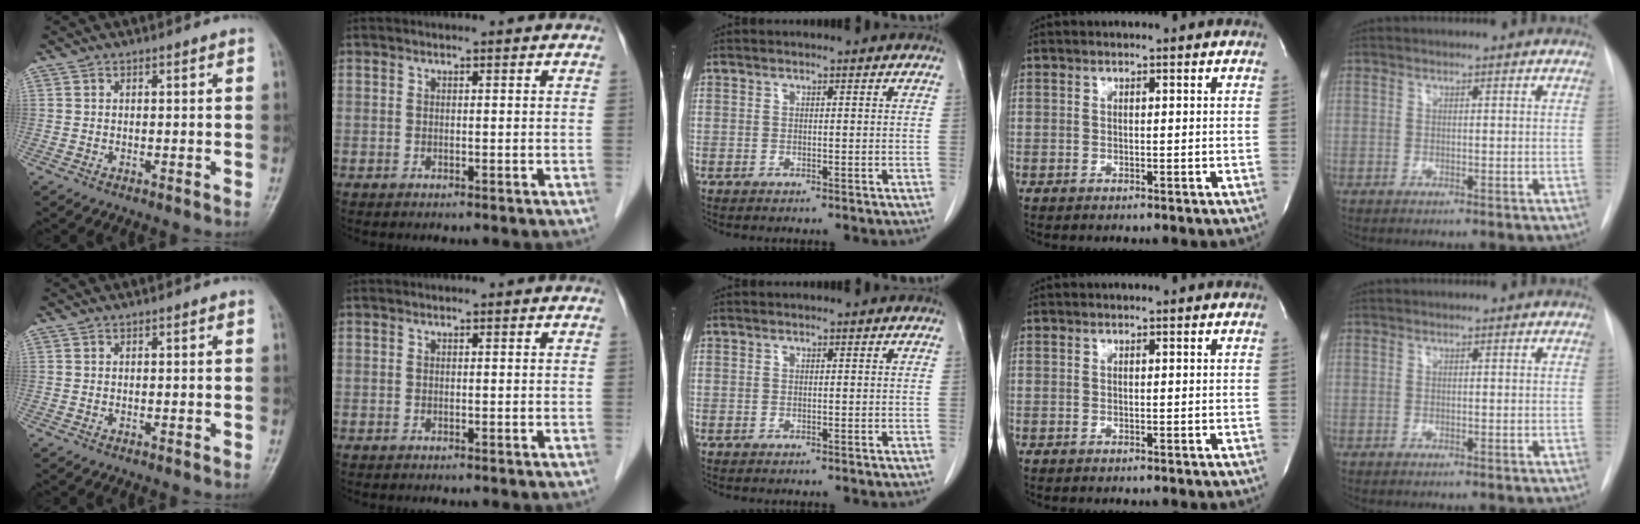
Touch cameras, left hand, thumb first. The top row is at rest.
{}